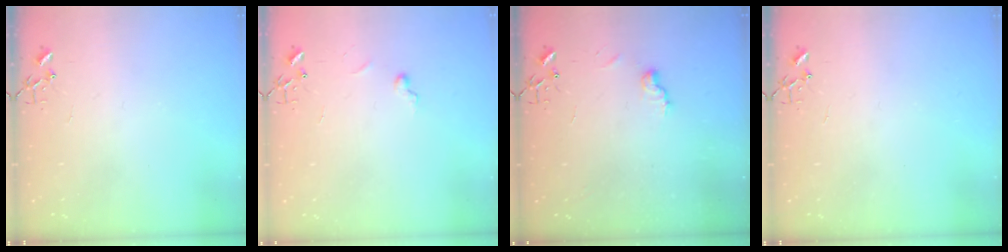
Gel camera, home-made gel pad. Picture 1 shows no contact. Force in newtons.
{"total": 4.3, "press": 4.3, "slide": 0.6}
{"total": 6.7, "press": 6.6, "slide": 0.7}
{"total": 0.0}